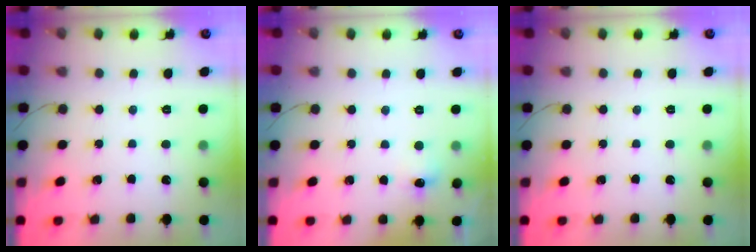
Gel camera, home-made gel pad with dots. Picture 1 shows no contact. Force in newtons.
{"total": 5.4, "press": 5.3, "slide": 1.3}
{"total": 0.0}